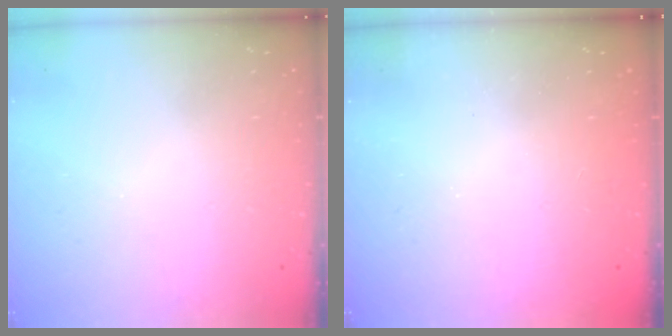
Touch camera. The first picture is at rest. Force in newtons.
{"total": 2.3, "press": 2.1, "slide": 0.8}